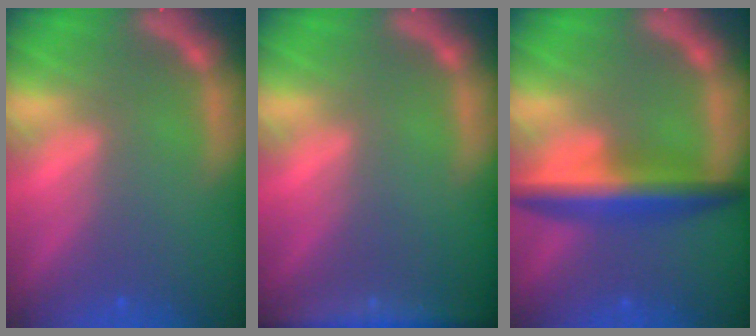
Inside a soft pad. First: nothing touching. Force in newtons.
{"total": 5.0}
{"total": 6.0}